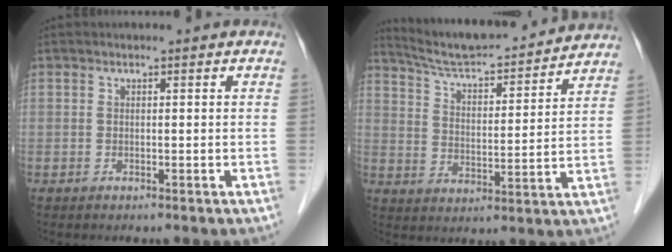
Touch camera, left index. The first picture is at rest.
{"total": 18.2, "force": [17.0, 1.8, 6.2], "torque": [-0.100, 0.013, 0.251]}